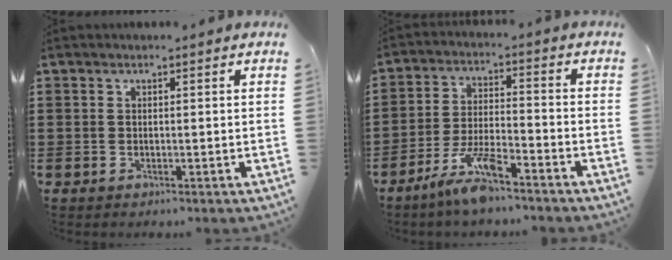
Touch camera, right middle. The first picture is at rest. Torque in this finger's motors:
{"motor_torque": [2.14, 0.00, 0.91, 0.21]}